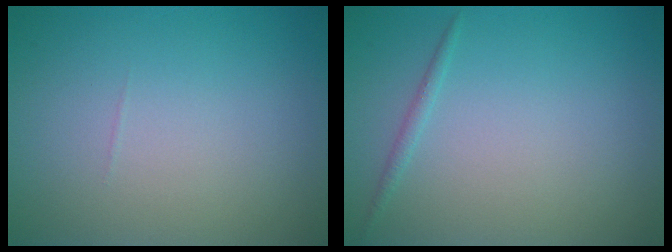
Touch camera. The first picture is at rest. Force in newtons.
{"total": 0.7, "press": 0.7, "slide": 0.0}